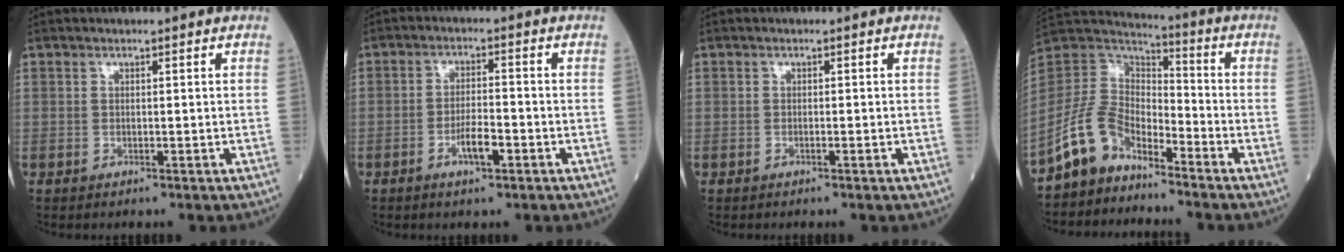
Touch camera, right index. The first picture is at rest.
{"total": 4.4, "force": [-2.1, 0.9, 3.8], "torque": [-0.070, 0.002, -0.039]}
{"total": 0.6, "force": [-0.3, 0.0, 0.5], "torque": [-0.013, 0.001, -0.003]}
{"total": 9.5, "force": [-7.2, 4.7, 4.0], "torque": [-0.095, 0.026, -0.151]}